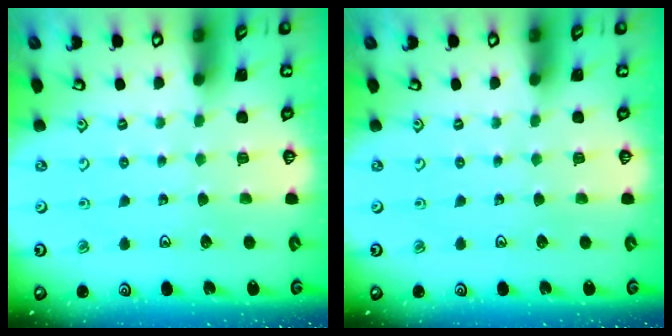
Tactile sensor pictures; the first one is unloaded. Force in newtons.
{"total": 0.0}